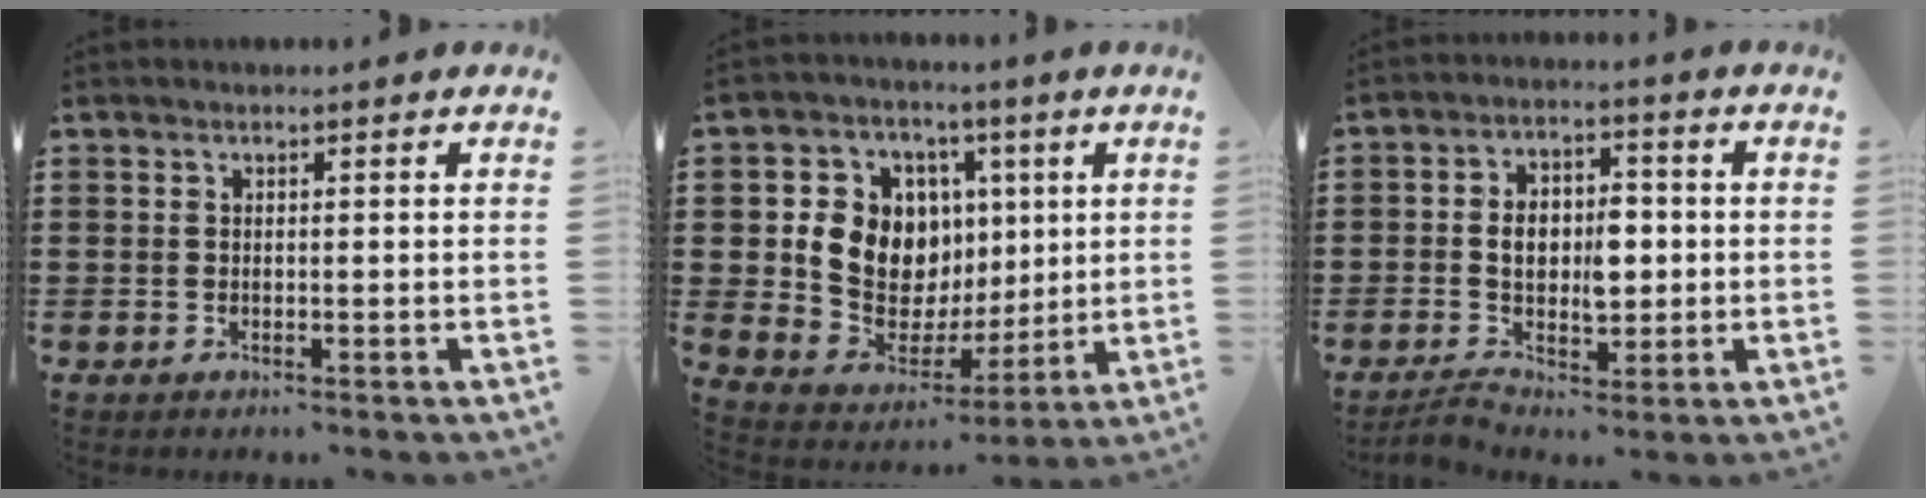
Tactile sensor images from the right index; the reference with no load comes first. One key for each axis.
{"total": 10.8, "fx": 2.0, "fy": 9.8, "fz": 4.3, "tx": -0.104, "ty": -0.006, "tz": 0.045}
{"total": 8.3, "fx": -0.3, "fy": 5.3, "fz": 6.3, "tx": -0.111, "ty": 0.010, "tz": -0.008}